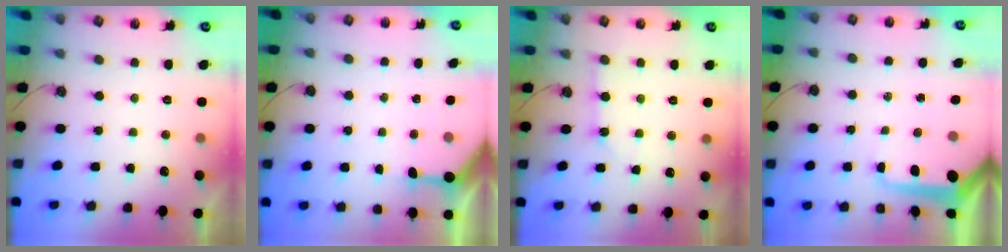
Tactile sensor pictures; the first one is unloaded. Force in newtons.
{"total": 4.8, "press": 4.8, "slide": 0.4}
{"total": 3.2, "press": 3.2, "slide": 0.2}
{"total": 10.9, "press": 10.8, "slide": 1.1}